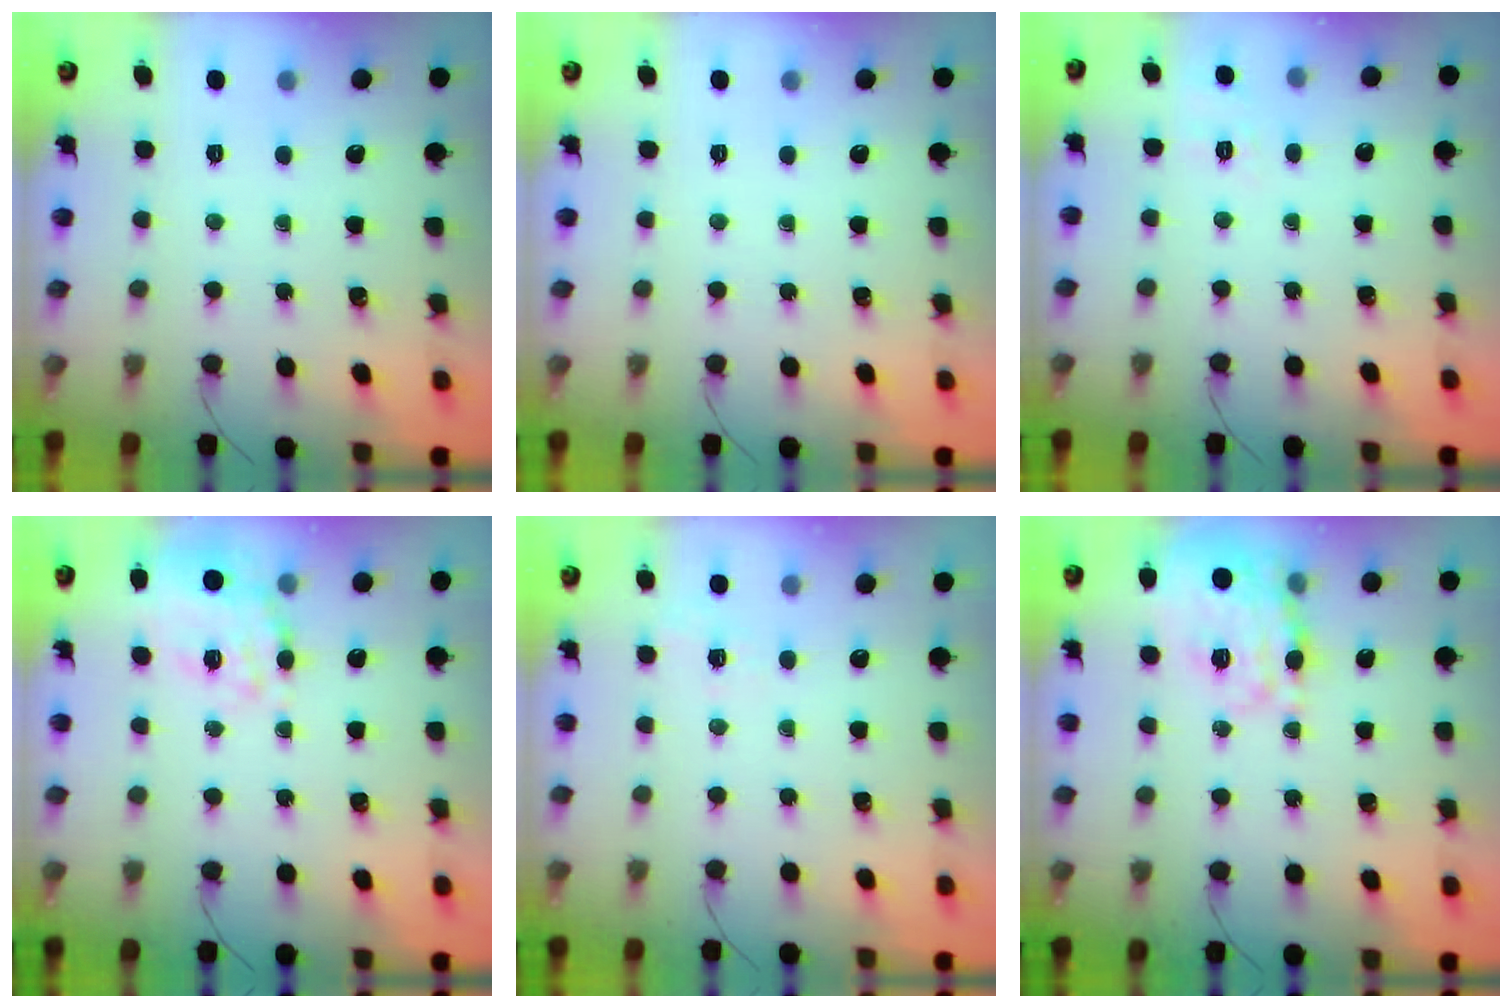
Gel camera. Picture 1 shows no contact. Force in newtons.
{"total": 0.0}
{"total": 1.8, "press": 0.1, "slide": 1.8}
{"total": 16.5, "press": 16.2, "slide": 3.2}
{"total": 1.4, "press": 0.2, "slide": 1.4}
{"total": 20.6, "press": 20.4, "slide": 2.6}